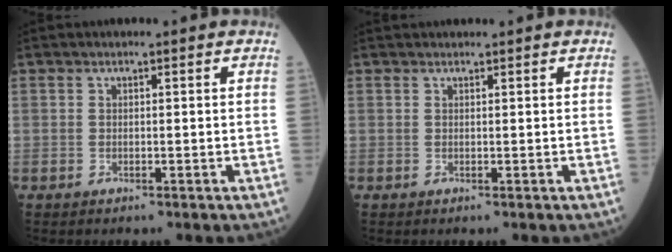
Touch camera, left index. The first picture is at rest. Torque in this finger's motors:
{"motor_torque": [-0.28, -0.33, 0.23, 0.05]}